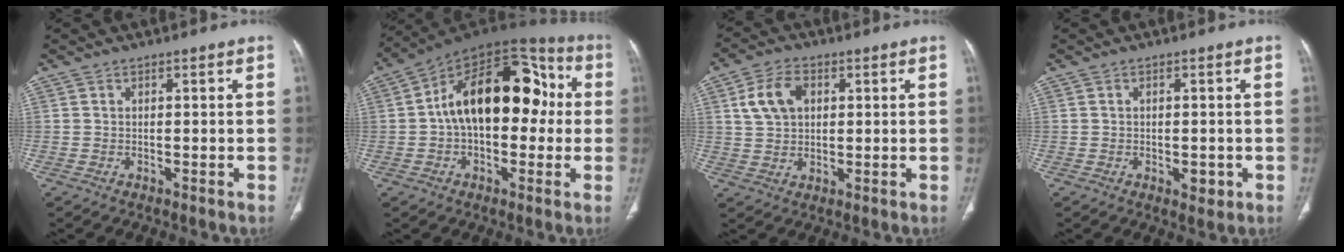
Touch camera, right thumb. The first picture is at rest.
{"total": 21.8, "force": [1.5, 12.9, 17.5], "torque": [-0.238, 0.053, 0.013]}
{"total": 7.7, "force": [2.3, 5.3, 5.1], "torque": [-0.087, 0.005, 0.044]}
{"total": 2.7, "force": [-0.8, 1.5, 2.1], "torque": [-0.018, 0.000, -0.004]}